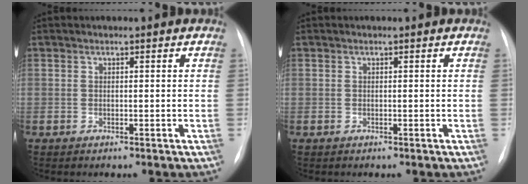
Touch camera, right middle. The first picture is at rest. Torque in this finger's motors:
{"motor_torque": [0.06, -0.14, -0.02, -0.01]}